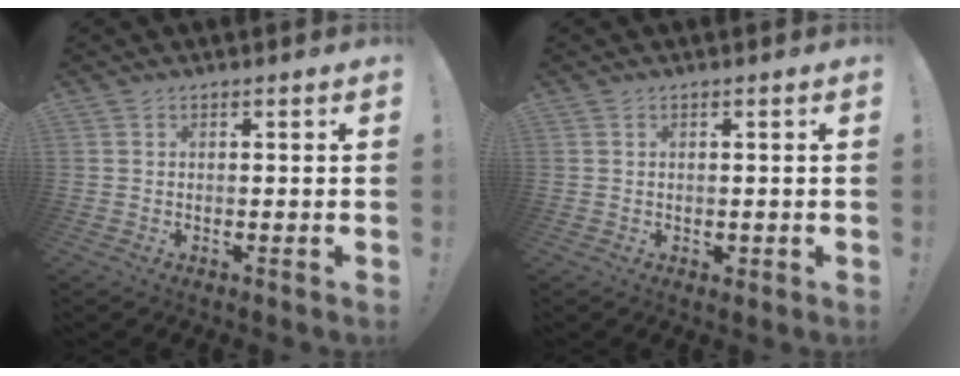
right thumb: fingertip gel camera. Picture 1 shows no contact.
{"total": 0.9, "force": [0.0, 0.8, 0.4], "torque": [-0.001, 0.001, 0.000]}